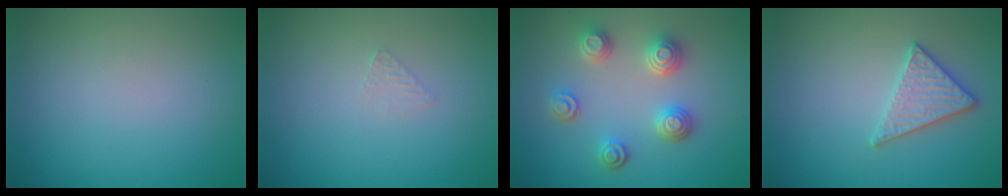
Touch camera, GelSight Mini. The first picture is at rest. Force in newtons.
{"total": 0.8, "press": 0.8, "slide": 0.1}
{"total": 3.8, "press": 3.3, "slide": 2.0}
{"total": 2.8, "press": 2.7, "slide": 0.7}